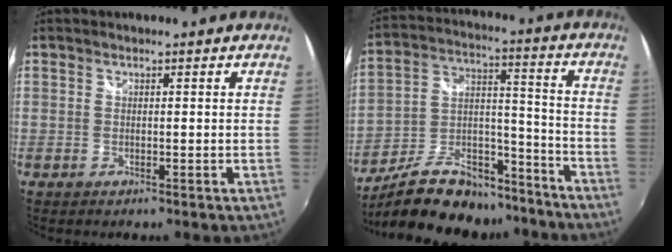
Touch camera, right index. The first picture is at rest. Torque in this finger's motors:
{"motor_torque": [0.45, -0.61, 0.39, 0.08]}